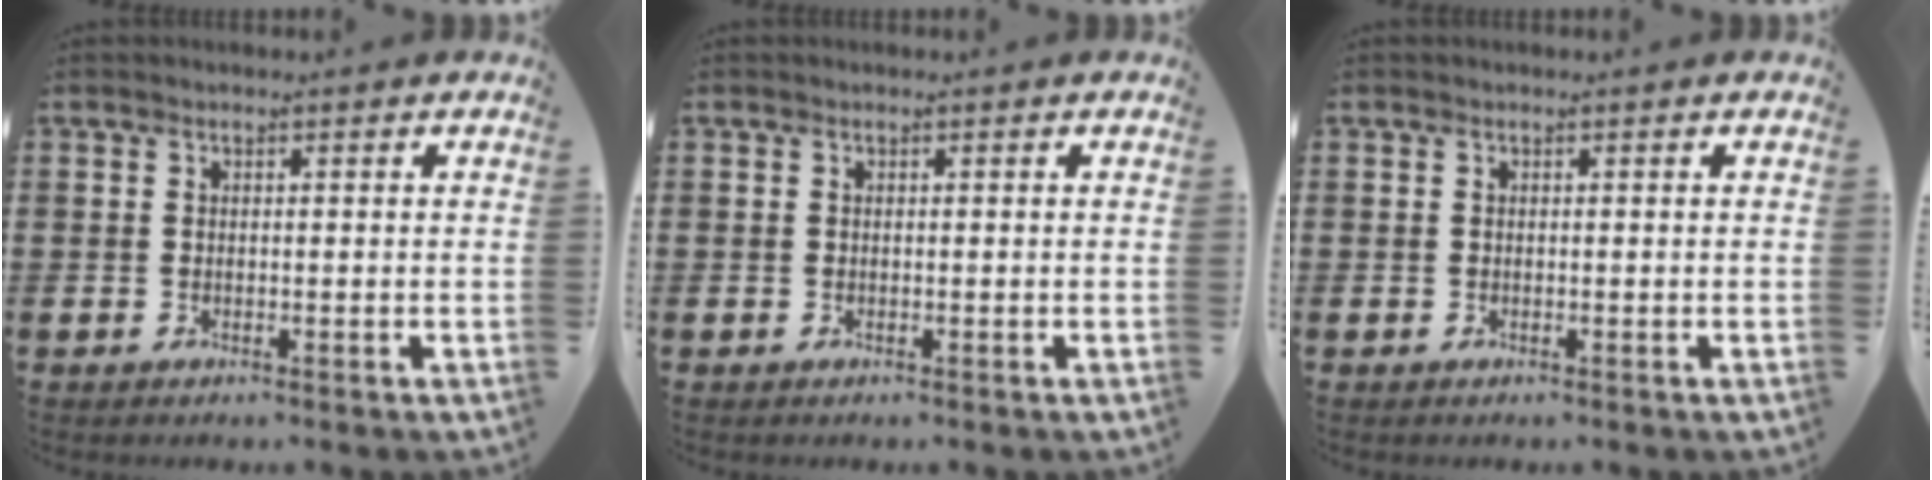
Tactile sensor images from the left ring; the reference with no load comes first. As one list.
[{"total": 0.0}, {"total": 0.0}]